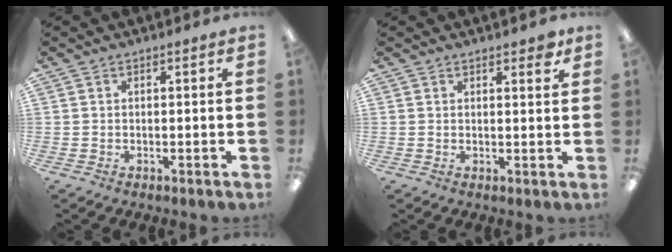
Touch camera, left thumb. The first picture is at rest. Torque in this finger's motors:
{"motor_torque": [0.11, 0.17, 0.01, -0.06, 0.00]}